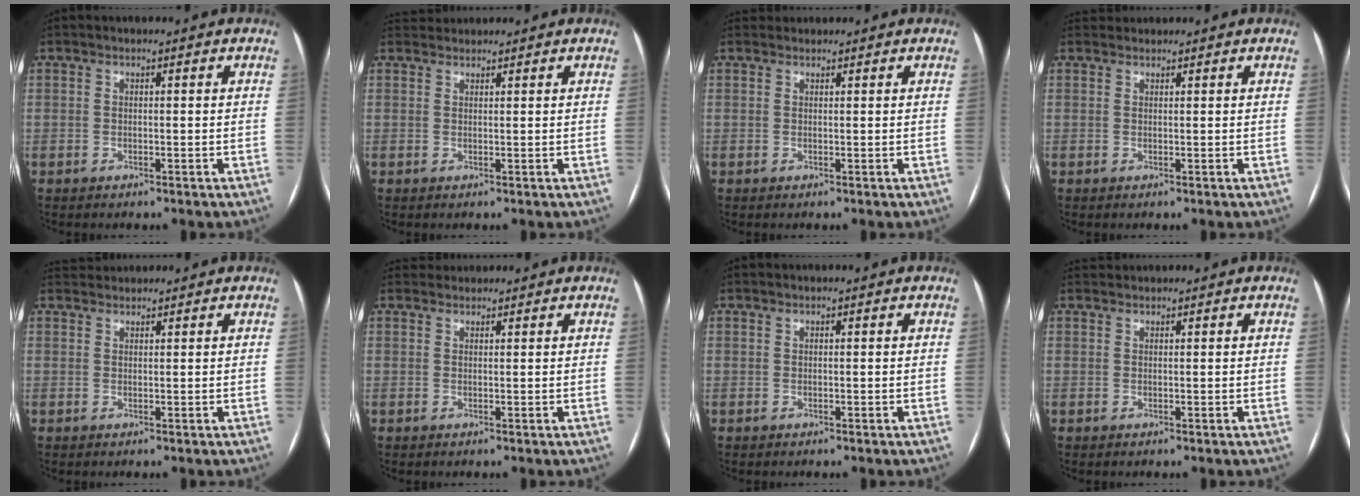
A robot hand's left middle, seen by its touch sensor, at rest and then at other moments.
{"total": 1.9, "force": [1.8, 0.3, -0.4], "torque": [-0.001, 0.020, 0.036]}
{"total": 1.2, "force": [1.1, 0.4, -0.2], "torque": [0.000, 0.019, 0.021]}
{"total": 1.4, "force": [1.4, 0.3, -0.3], "torque": [-0.001, 0.019, 0.027]}
{"total": 2.1, "force": [2.0, 0.2, -0.3], "torque": [-0.003, 0.020, 0.041]}
{"total": 1.7, "force": [1.6, 0.3, -0.4], "torque": [0.001, 0.018, 0.030]}
{"total": 0.0}
{"total": 1.1, "force": [1.1, 0.0, -0.2], "torque": [-0.004, 0.018, 0.026]}